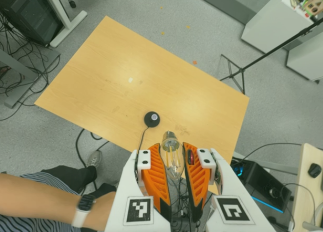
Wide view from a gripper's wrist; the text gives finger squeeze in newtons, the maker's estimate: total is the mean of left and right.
{"total": 21.6, "left": 27.0, "right": 16.1}